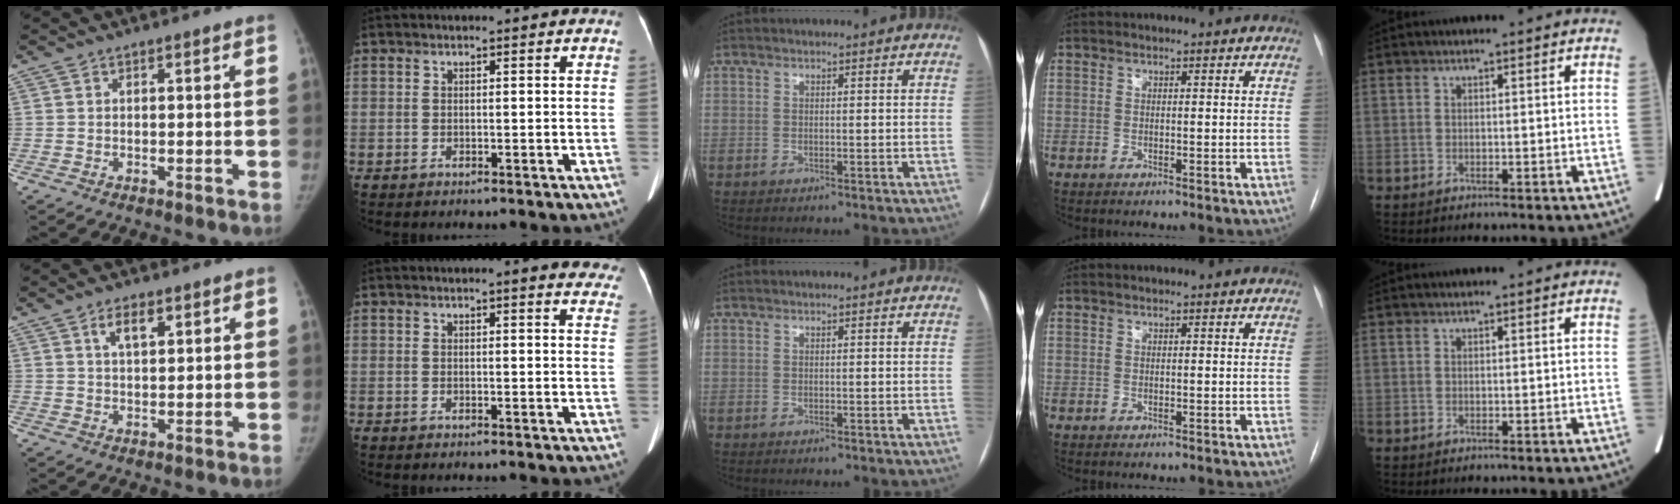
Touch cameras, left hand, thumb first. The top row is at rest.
{"thumb": {"total": 4.3, "force": [2.2, 2.0, 3.1], "torque": [-0.046, -0.009, 0.039]}, "index": {"total": 7.2, "force": [6.2, 1.5, 3.2], "torque": [-0.017, -0.007, 0.050]}}